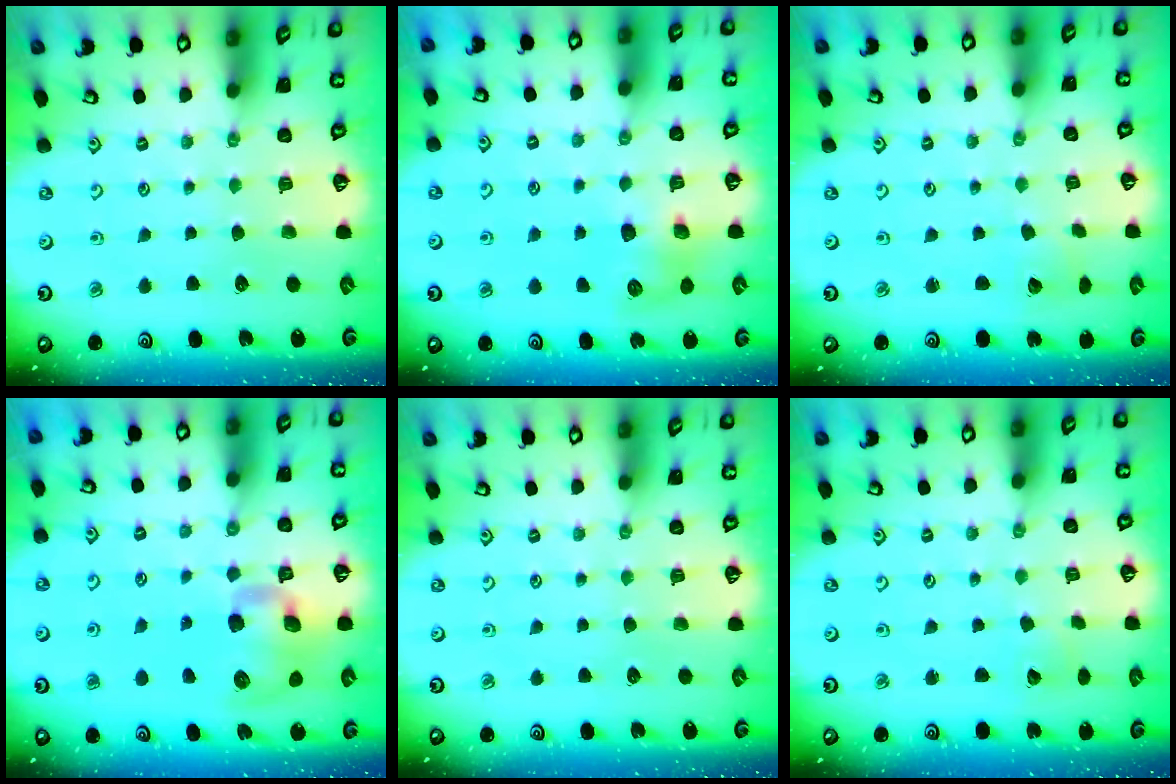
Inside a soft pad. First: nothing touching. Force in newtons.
{"total": 8.0, "press": 8.0, "slide": 0.0}
{"total": 3.3, "press": 3.3, "slide": 0.2}
{"total": 12.6, "press": 12.4, "slide": 2.1}
{"total": 0.0}
{"total": 2.8, "press": 2.8, "slide": 0.0}